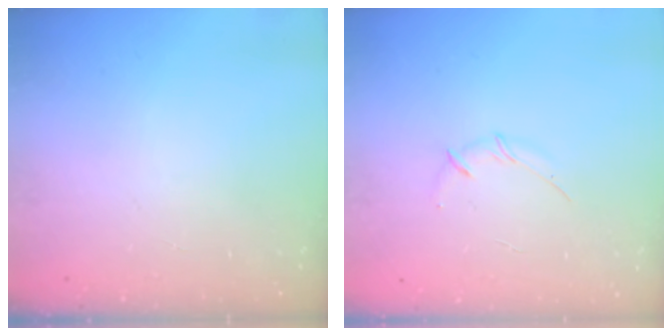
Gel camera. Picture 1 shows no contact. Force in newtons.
{"total": 3.0, "press": 2.9, "slide": 0.8}